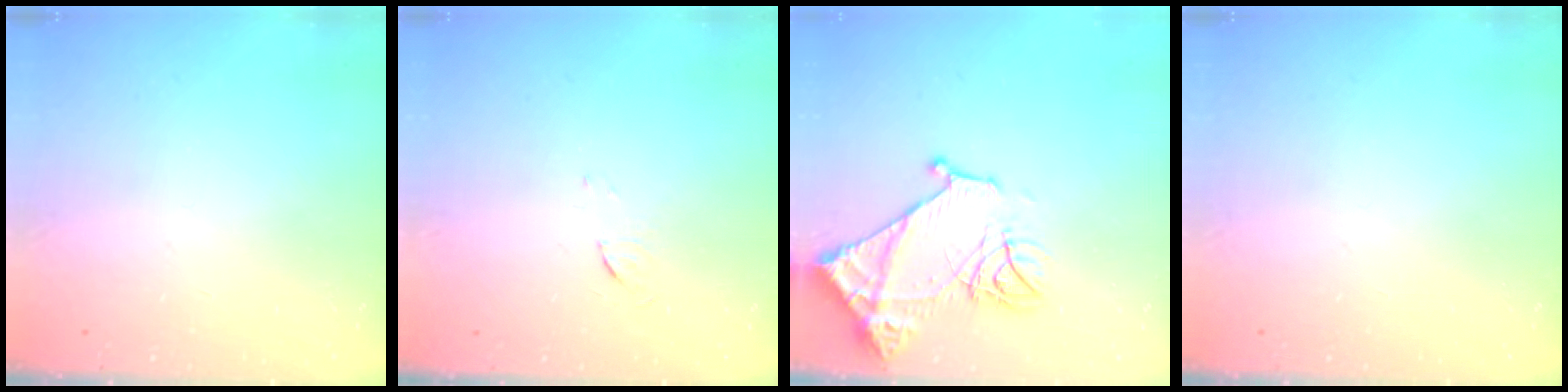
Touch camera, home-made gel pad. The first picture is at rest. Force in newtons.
{"total": 3.4, "press": 3.4, "slide": 0.3}
{"total": 13.5, "press": 13.4, "slide": 1.3}
{"total": 0.0}